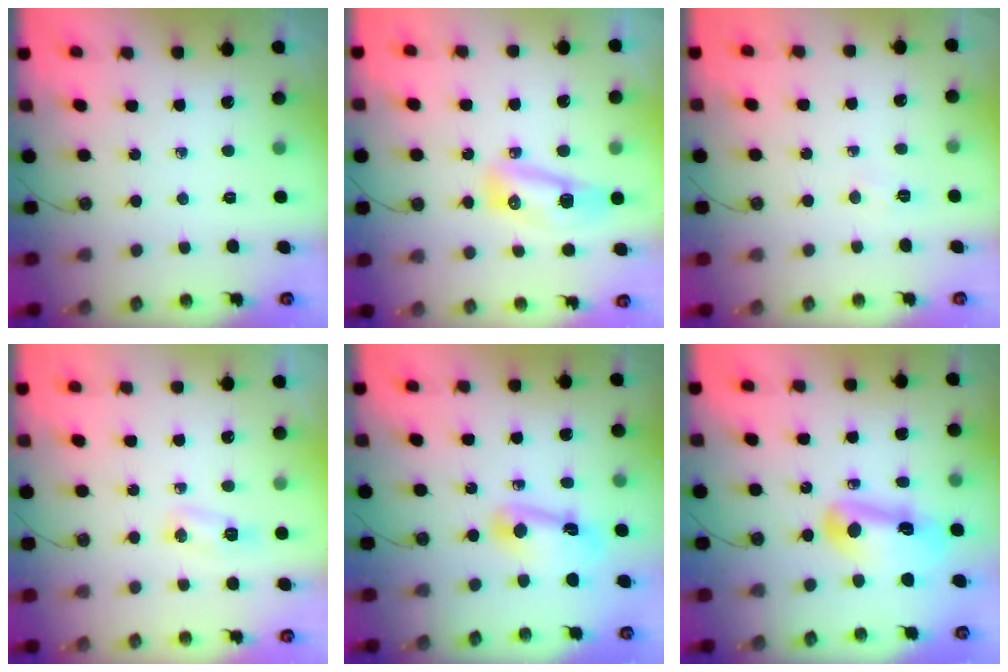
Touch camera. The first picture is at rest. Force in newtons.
{"total": 9.4, "press": 9.3, "slide": 1.2}
{"total": 21.7, "press": 6.6, "slide": 20.7}
{"total": 4.7, "press": 4.6, "slide": 0.6}
{"total": 11.0, "press": 8.1, "slide": 7.4}
{"total": 13.8, "press": 13.7, "slide": 1.5}